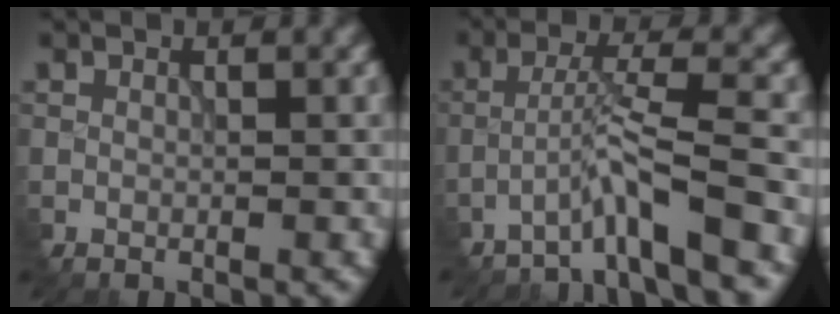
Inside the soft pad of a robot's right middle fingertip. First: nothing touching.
{"total": 4.2, "force": [-3.1, -0.3, 2.9], "torque": [-0.054, 0.019, -0.064]}